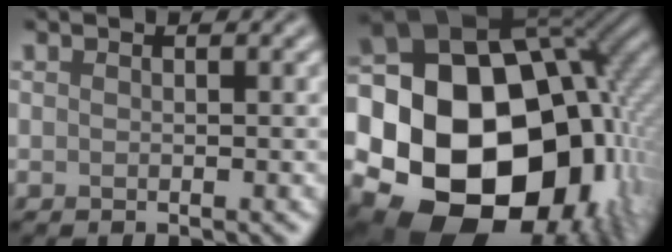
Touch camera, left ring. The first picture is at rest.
{"total": 23.0, "force": [-4.5, 17.6, 14.0], "torque": [-0.257, -0.029, -0.092]}